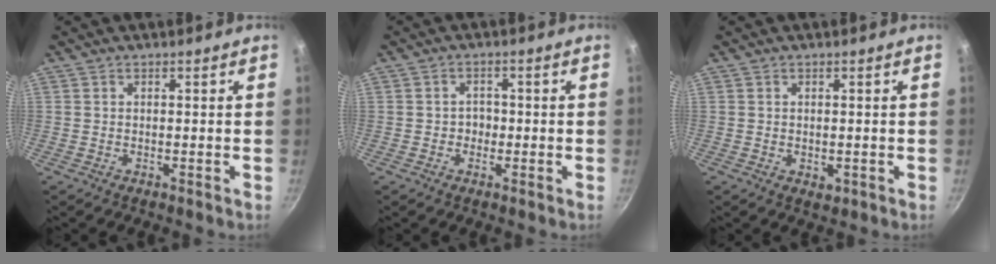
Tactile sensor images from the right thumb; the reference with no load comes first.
{"total": 2.4, "force": [-0.6, 2.1, 0.9], "torque": [0.004, 0.007, -0.012]}
{"total": 1.3, "force": [-0.1, 1.0, 0.8], "torque": [-0.011, -0.002, 0.003]}